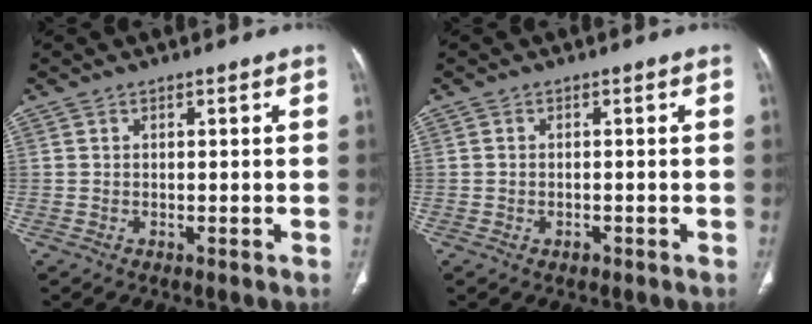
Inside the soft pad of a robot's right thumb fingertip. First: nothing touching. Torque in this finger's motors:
{"motor_torque": [-0.30, 0.08, 0.05, 0.51, 0.01]}